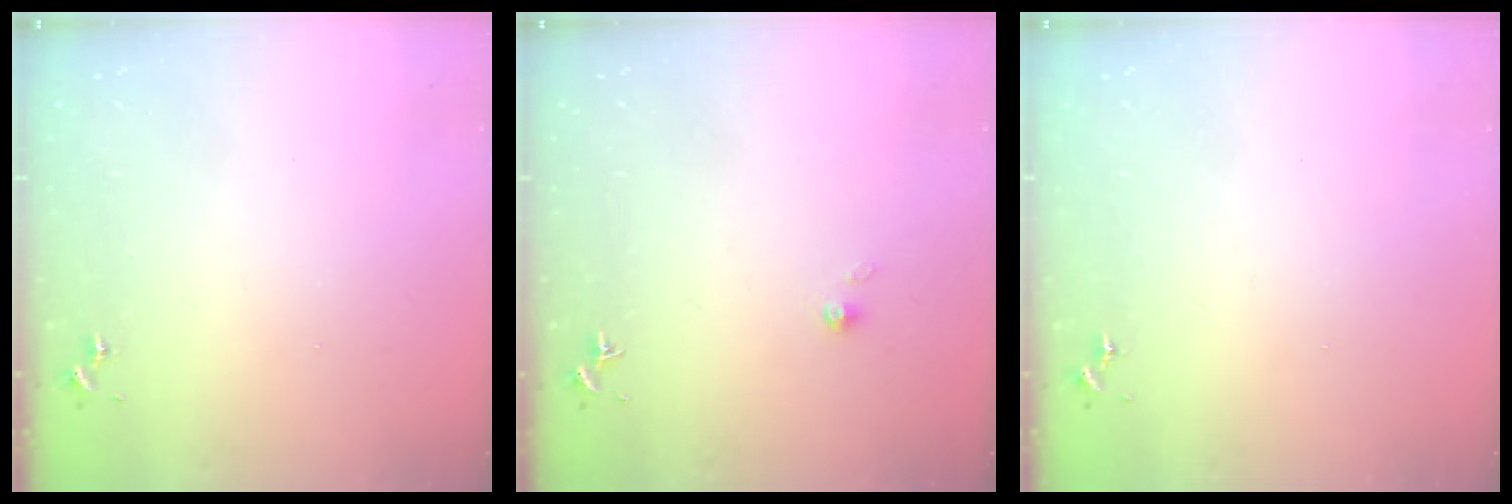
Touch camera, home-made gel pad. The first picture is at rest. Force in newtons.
{"total": 2.2, "press": 2.2, "slide": 0.2}
{"total": 0.0}